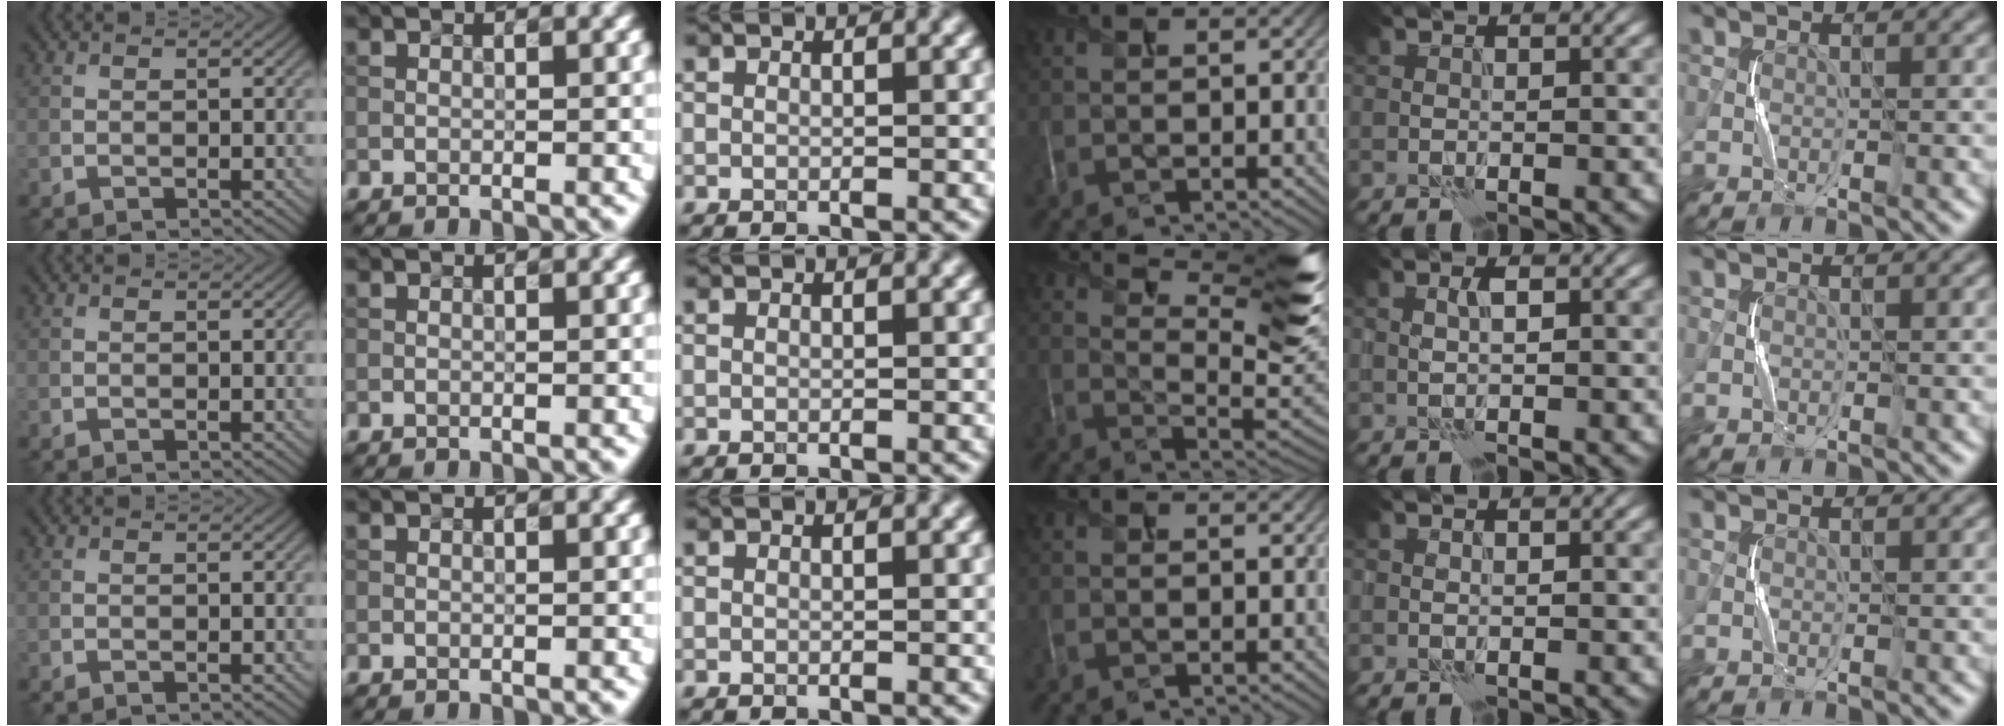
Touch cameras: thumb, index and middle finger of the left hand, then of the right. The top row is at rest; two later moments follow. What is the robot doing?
{"motion": "squeeze", "object": "paper clamp"}